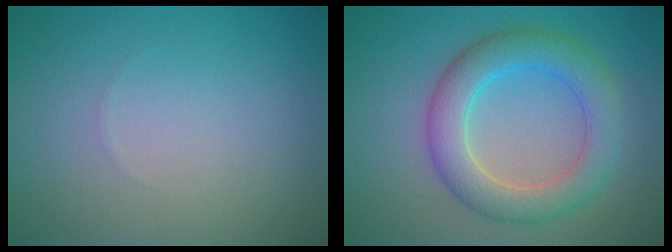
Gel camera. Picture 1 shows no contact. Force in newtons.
{"total": 5.7, "press": 5.7, "slide": 0.1}